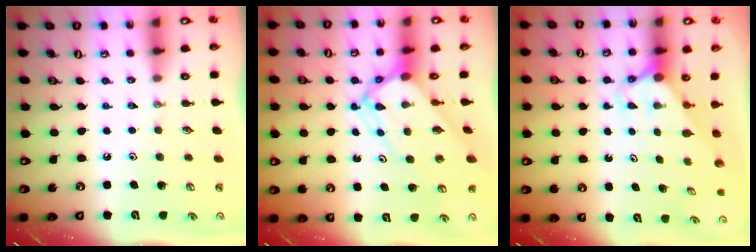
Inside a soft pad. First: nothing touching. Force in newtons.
{"total": 7.9, "press": 7.9, "slide": 0.7}
{"total": 2.9, "press": 2.9, "slide": 0.1}